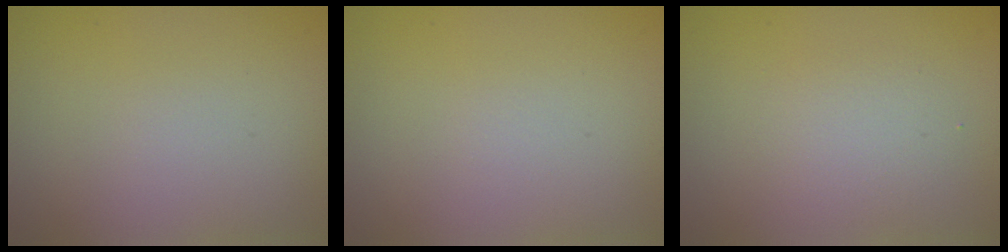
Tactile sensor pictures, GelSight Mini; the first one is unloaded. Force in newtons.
{"total": 0.0}
{"total": 2.1, "press": 2.1, "slide": 0.1}